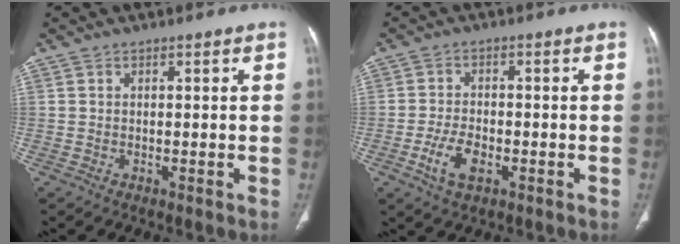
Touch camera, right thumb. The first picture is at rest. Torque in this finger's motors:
{"motor_torque": [0.15, -0.10, 0.16, -0.43, 0.04]}